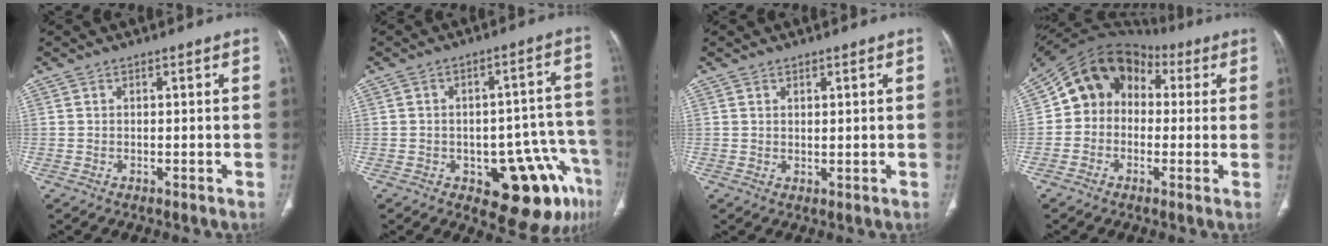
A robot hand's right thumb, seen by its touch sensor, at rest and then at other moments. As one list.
[{"total": 14.7, "force": [-7.1, 6.6, 11.0], "torque": [-0.088, 0.049, -0.081]}, {"total": 0.9, "force": [0.7, 0.3, 0.5], "torque": [-0.002, -0.006, 0.012]}, {"total": 12.3, "force": [1.5, 10.3, 6.5], "torque": [-0.083, 0.043, 0.014]}]